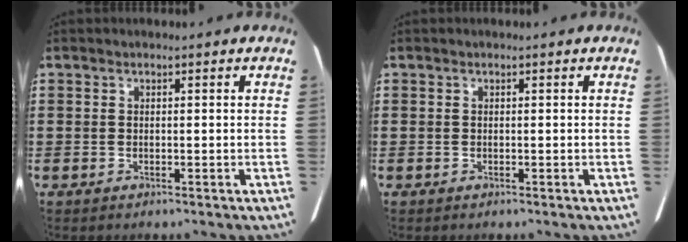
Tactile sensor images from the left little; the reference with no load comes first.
{"total": 0.0}